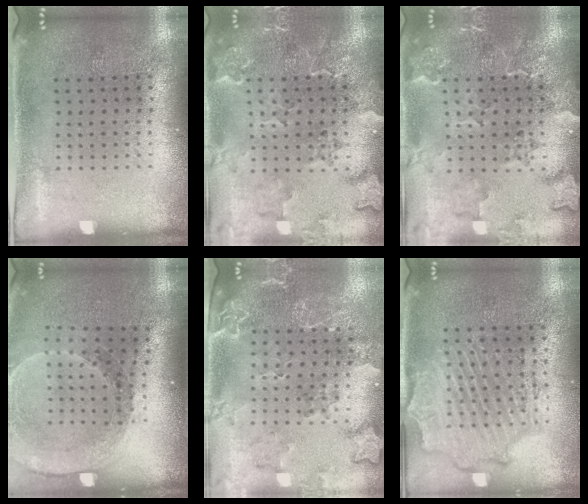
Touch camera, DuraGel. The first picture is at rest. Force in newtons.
{"total": 2.3, "press": 2.1, "slide": 0.8}
{"total": 2.4, "press": 2.2, "slide": 0.9}
{"total": 1.6, "press": 1.6, "slide": 0.2}
{"total": 2.0, "press": 1.9, "slide": 0.7}
{"total": 2.2, "press": 2.1, "slide": 0.5}